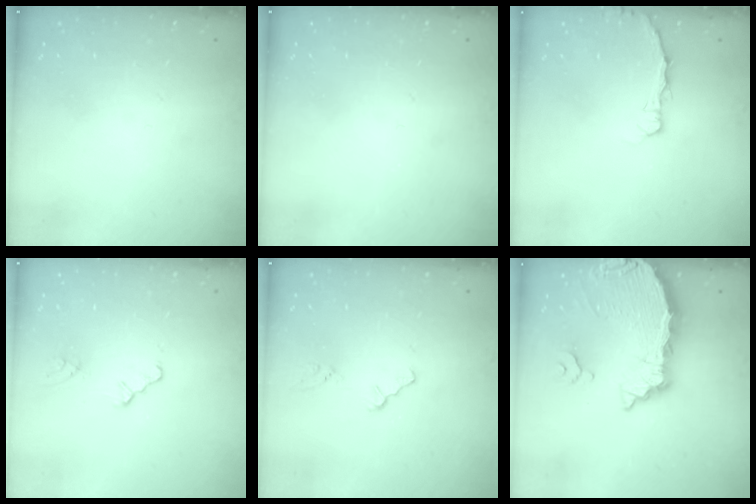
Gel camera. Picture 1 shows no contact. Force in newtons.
{"total": 0.0}
{"total": 2.9, "press": 2.9, "slide": 0.4}
{"total": 1.2, "press": 1.1, "slide": 0.2}
{"total": 0.0}
{"total": 8.9, "press": 8.9, "slide": 0.9}